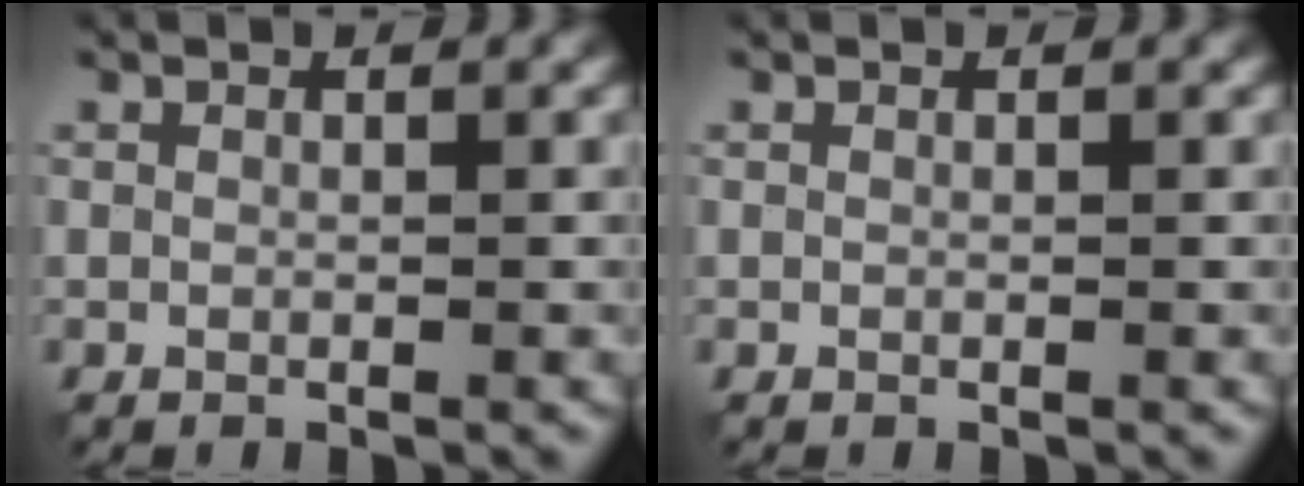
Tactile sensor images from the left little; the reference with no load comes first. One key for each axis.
{"total": 0.0}